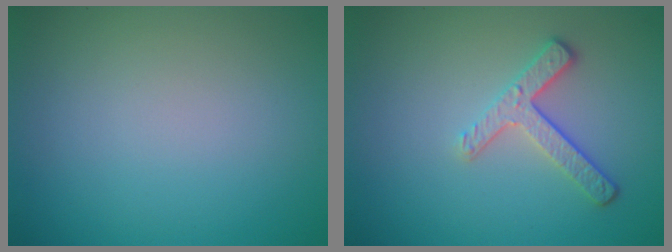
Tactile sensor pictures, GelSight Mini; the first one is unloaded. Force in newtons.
{"total": 2.7, "press": 2.3, "slide": 1.5}